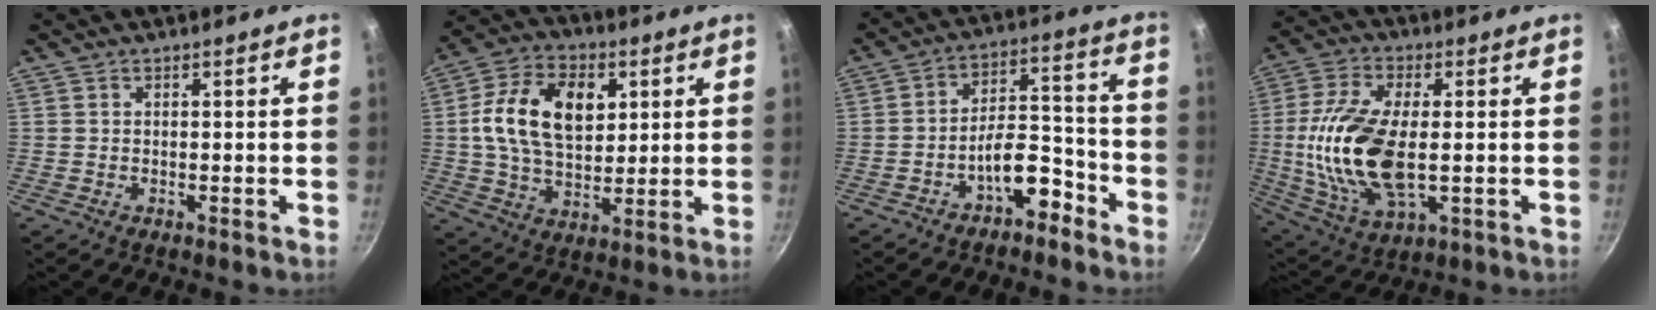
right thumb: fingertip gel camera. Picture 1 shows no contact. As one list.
[{"total": 15.9, "force": [3.6, 10.3, 11.6], "torque": [-0.183, 0.001, 0.055]}, {"total": 8.9, "force": [-5.5, 4.0, 5.7], "torque": [-0.060, 0.071, -0.080]}, {"total": 18.0, "force": [-0.3, 8.8, 15.7], "torque": [-0.318, -0.002, -0.006]}]